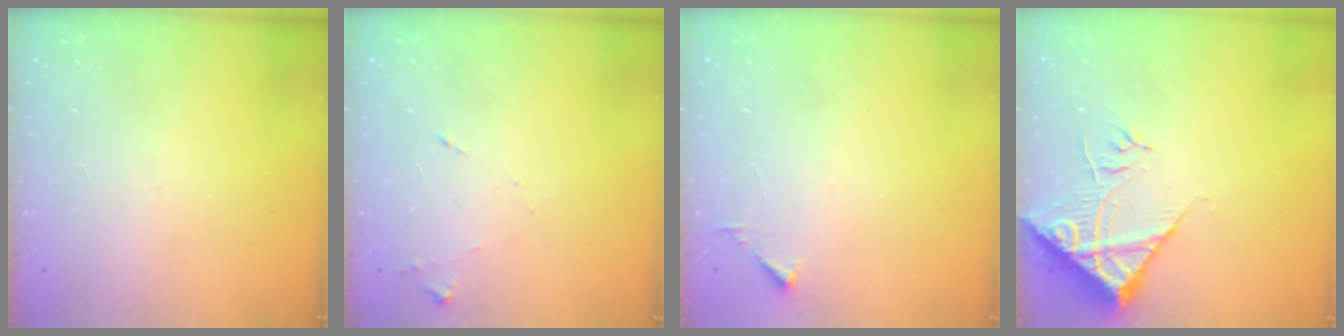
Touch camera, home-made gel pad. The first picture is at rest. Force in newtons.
{"total": 7.6, "press": 7.6, "slide": 0.6}
{"total": 3.3, "press": 3.2, "slide": 0.4}
{"total": 11.7, "press": 11.6, "slide": 1.5}